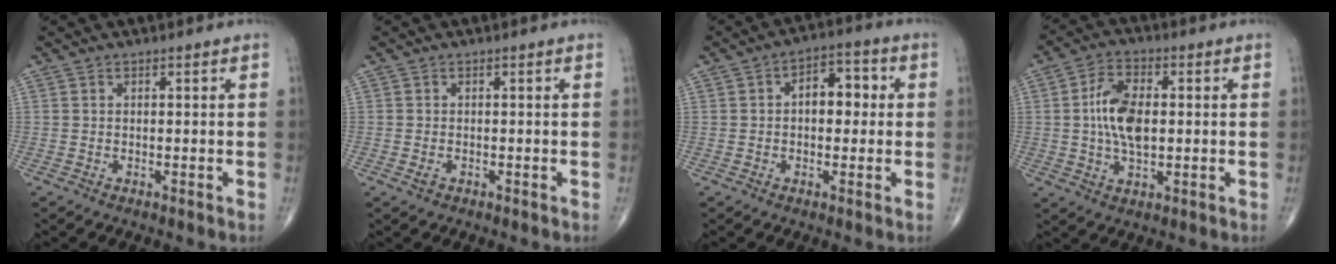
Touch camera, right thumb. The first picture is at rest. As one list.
[{"total": 1.0, "force": [-0.5, 0.6, 0.6], "torque": [-0.013, 0.001, -0.008]}, {"total": 7.3, "force": [0.6, 4.5, 5.8], "torque": [-0.058, 0.021, 0.001]}, {"total": 9.9, "force": [0.5, 5.3, 8.3], "torque": [-0.154, 0.004, 0.009]}]